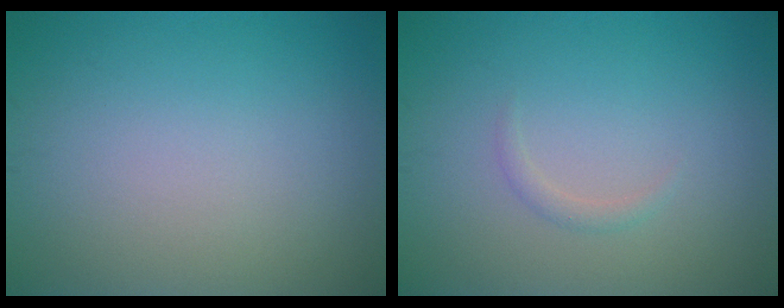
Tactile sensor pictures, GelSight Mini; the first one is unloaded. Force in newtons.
{"total": 0.8, "press": 0.8, "slide": 0.1}